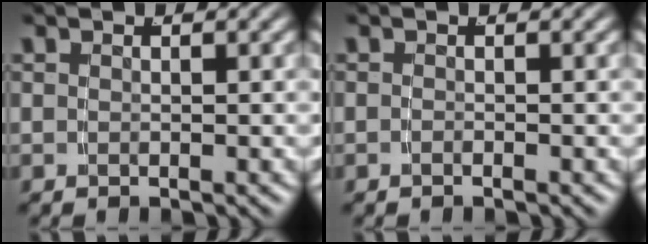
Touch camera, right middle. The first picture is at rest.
{"total": 0.6, "force": [-0.6, -0.3, 0.1], "torque": [-0.004, -0.001, -0.011]}